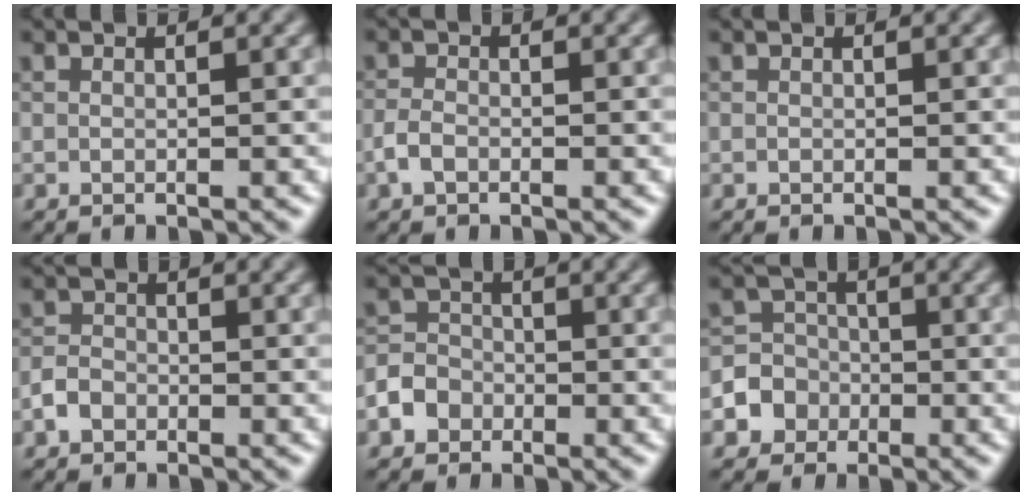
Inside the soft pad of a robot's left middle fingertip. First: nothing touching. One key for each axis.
{"total": 1.5, "fx": -0.8, "fy": 0.9, "fz": 0.9, "tx": -0.018, "ty": 0.002, "tz": -0.019}
{"total": 0.0}
{"total": 1.8, "fx": -1.0, "fy": 1.4, "fz": 0.7, "tx": -0.010, "ty": 0.003, "tz": -0.024}
{"total": 3.4, "fx": -1.7, "fy": 2.8, "fz": 0.9, "tx": -0.003, "ty": -0.003, "tz": -0.036}
{"total": 4.4, "fx": -1.7, "fy": 4.1, "fz": 0.5, "tx": 0.017, "ty": 0.003, "tz": -0.048}